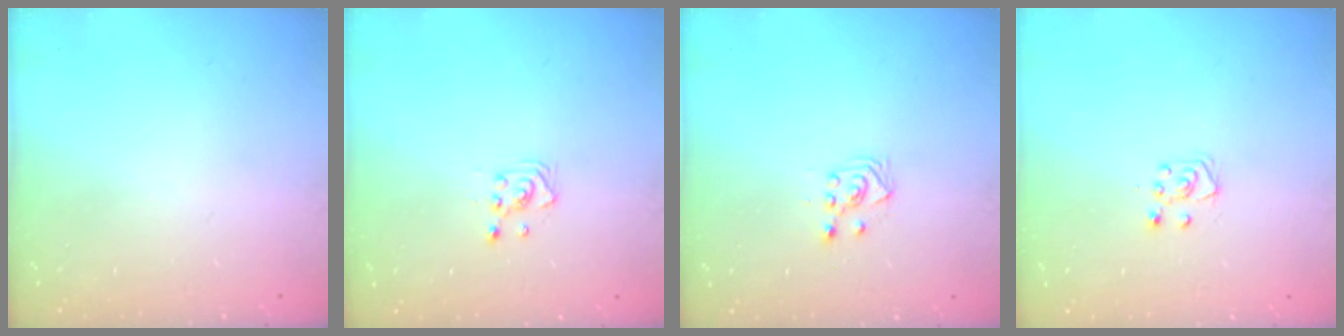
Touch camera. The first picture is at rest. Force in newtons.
{"total": 3.1, "press": 3.1, "slide": 0.3}
{"total": 3.1, "press": 3.1, "slide": 0.8}
{"total": 4.8, "press": 4.8, "slide": 0.5}